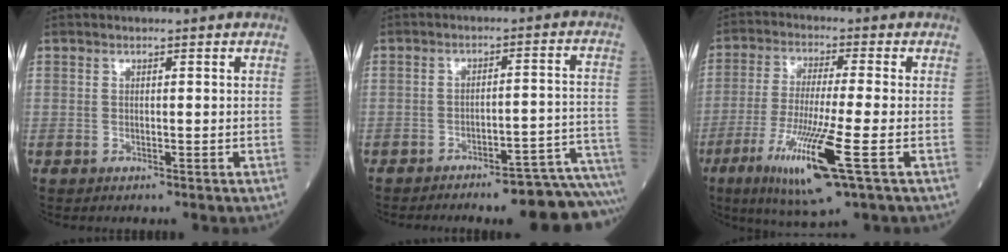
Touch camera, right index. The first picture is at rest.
{"total": 15.0, "force": [-13.8, -0.4, 5.9], "torque": [-0.011, 0.017, -0.174]}
{"total": 13.2, "force": [-5.3, 0.1, 12.1], "torque": [-0.244, -0.034, -0.095]}